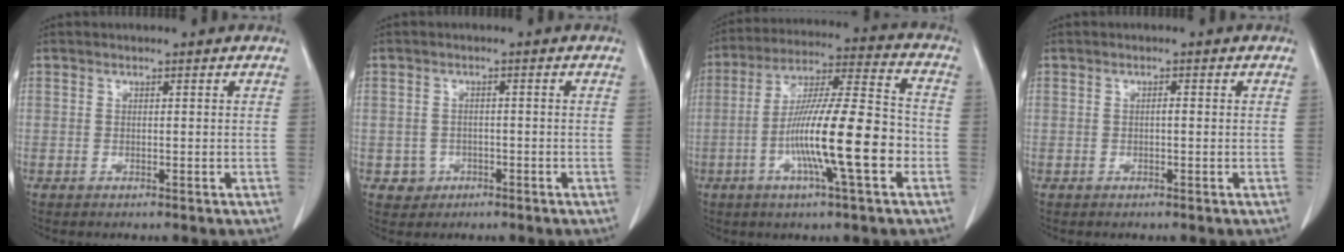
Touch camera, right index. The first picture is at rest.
{"total": 2.7, "force": [-1.0, 2.5, 0.0], "torque": [0.009, 0.013, -0.011]}
{"total": 16.2, "force": [-4.5, 1.0, 15.5], "torque": [-0.271, 0.001, -0.080]}
{"total": 0.7, "force": [-0.1, 0.1, 0.7], "torque": [-0.011, 0.002, 0.000]}